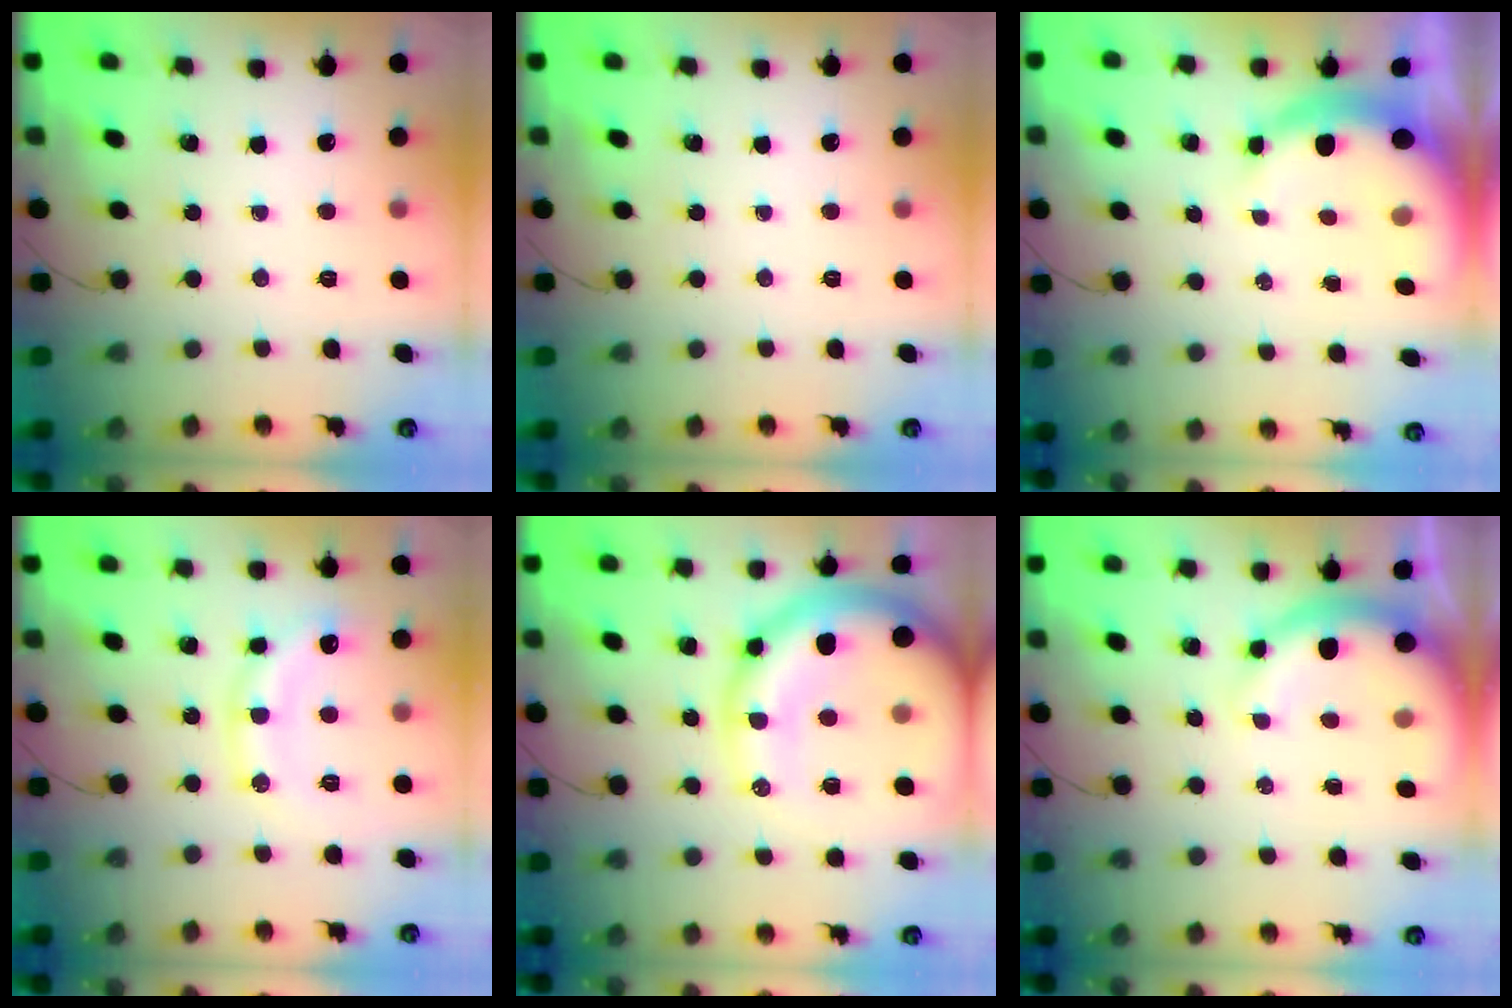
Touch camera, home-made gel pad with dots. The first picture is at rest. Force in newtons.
{"total": 0.0}
{"total": 8.3, "press": 8.1, "slide": 1.5}
{"total": 11.5, "press": 11.5, "slide": 0.6}
{"total": 22.8, "press": 22.4, "slide": 4.5}
{"total": 10.2, "press": 10.0, "slide": 2.1}